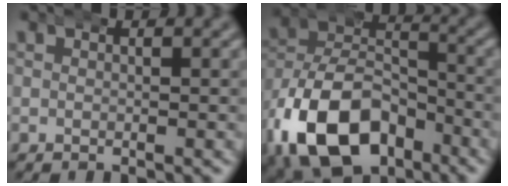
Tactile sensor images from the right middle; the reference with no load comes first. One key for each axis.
{"total": 13.0, "fx": -5.1, "fy": 8.9, "fz": 8.0, "tx": -0.160, "ty": -0.048, "tz": -0.065}